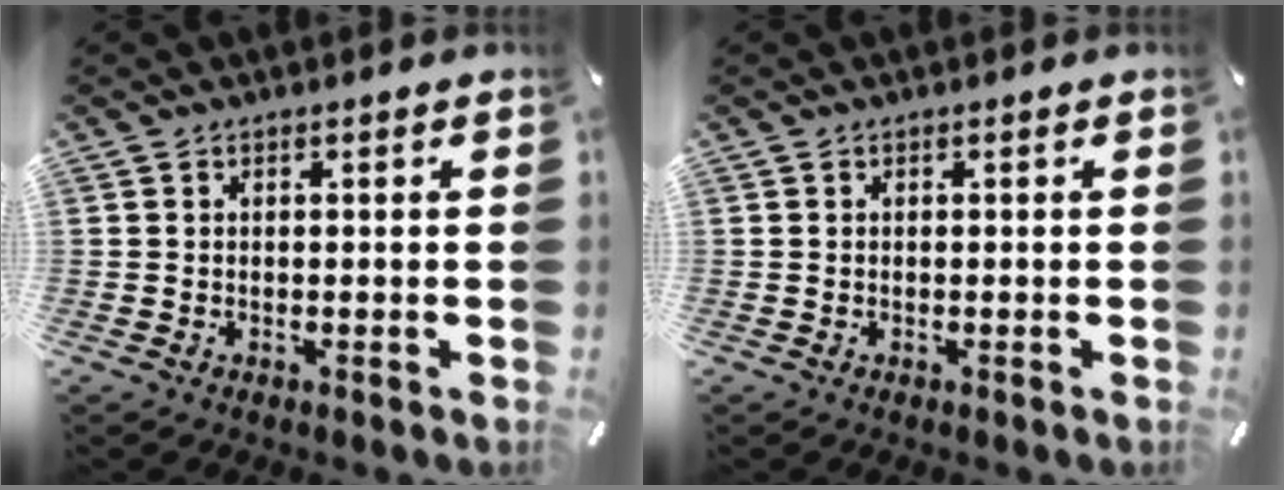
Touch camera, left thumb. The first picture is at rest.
{"total": 0.0}